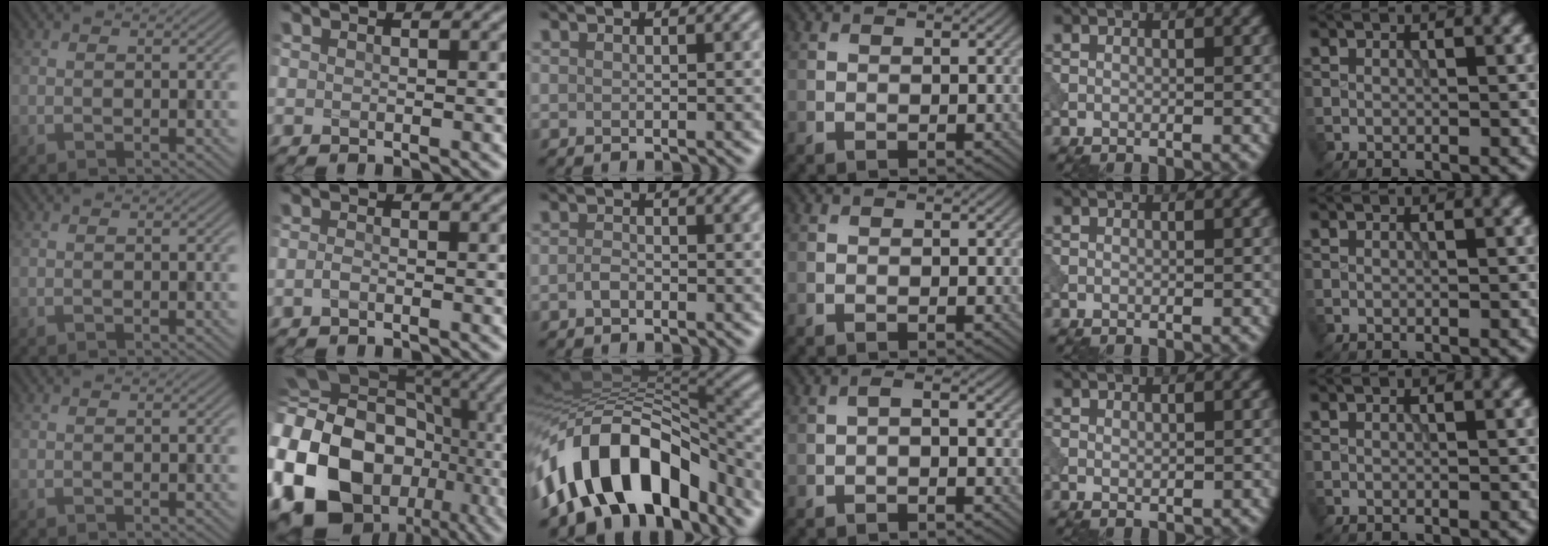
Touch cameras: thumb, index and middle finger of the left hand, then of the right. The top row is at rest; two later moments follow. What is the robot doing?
{"motion": "insert", "object": "peg toy"}